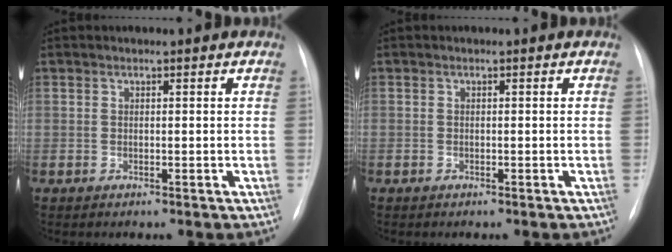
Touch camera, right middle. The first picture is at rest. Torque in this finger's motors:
{"motor_torque": [1.11, -1.04, 0.37, -0.06]}